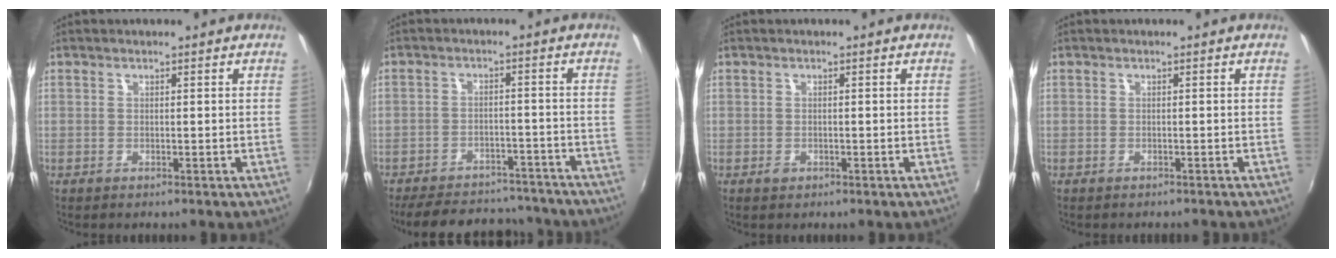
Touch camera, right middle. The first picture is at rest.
{"total": 18.3, "force": [-15.7, 7.0, 6.4], "torque": [-0.143, 0.026, -0.198]}
{"total": 1.0, "force": [-0.6, 0.8, 0.3], "torque": [-0.005, -0.002, -0.009]}
{"total": 1.2, "force": [-1.1, 0.5, 0.2], "torque": [-0.009, -0.005, -0.015]}